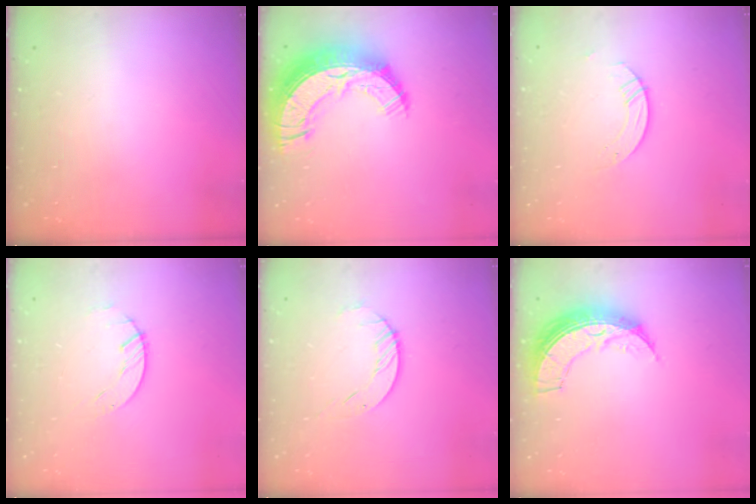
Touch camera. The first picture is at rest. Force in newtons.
{"total": 20.7, "press": 20.6, "slide": 1.5}
{"total": 2.6, "press": 2.6, "slide": 0.2}
{"total": 0.7, "press": 0.7, "slide": 0.2}
{"total": 2.5, "press": 2.5, "slide": 0.3}
{"total": 10.8, "press": 10.7, "slide": 0.8}